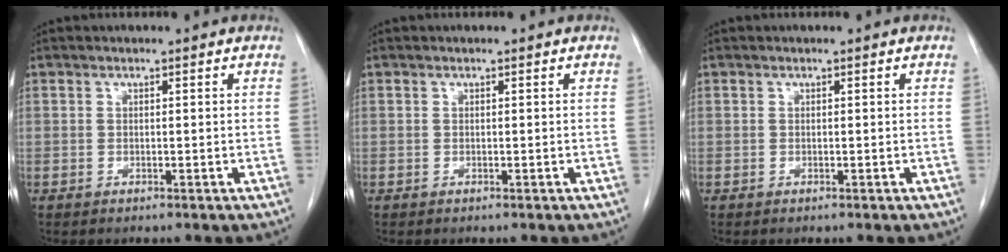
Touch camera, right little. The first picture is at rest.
{"total": 0.0}
{"total": 0.0}